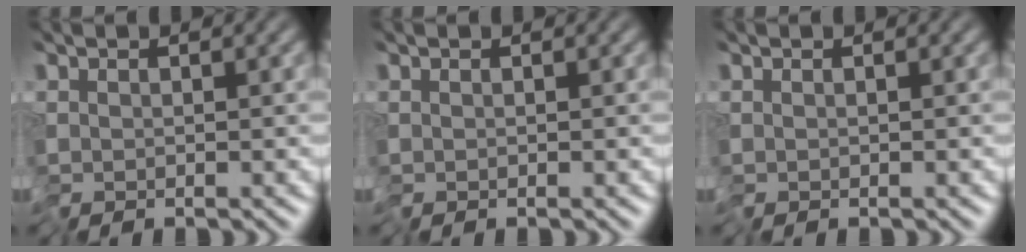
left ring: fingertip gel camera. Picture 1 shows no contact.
{"total": 0.0}
{"total": 0.0}